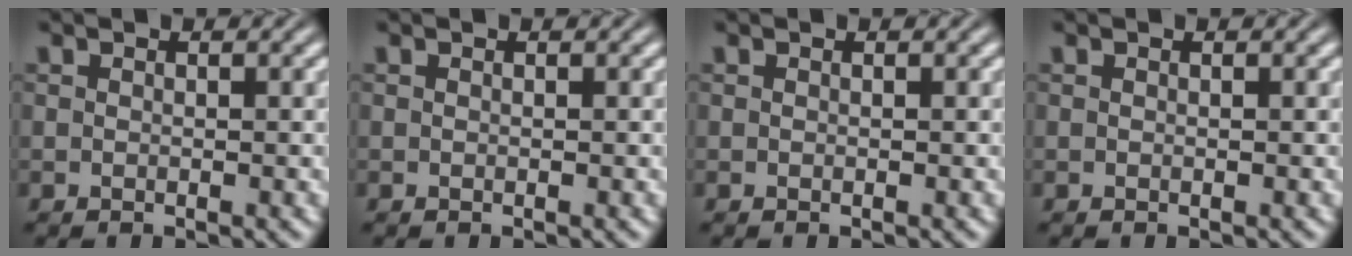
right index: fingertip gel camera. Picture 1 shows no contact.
{"total": 0.0}
{"total": 0.0}
{"total": 0.0}